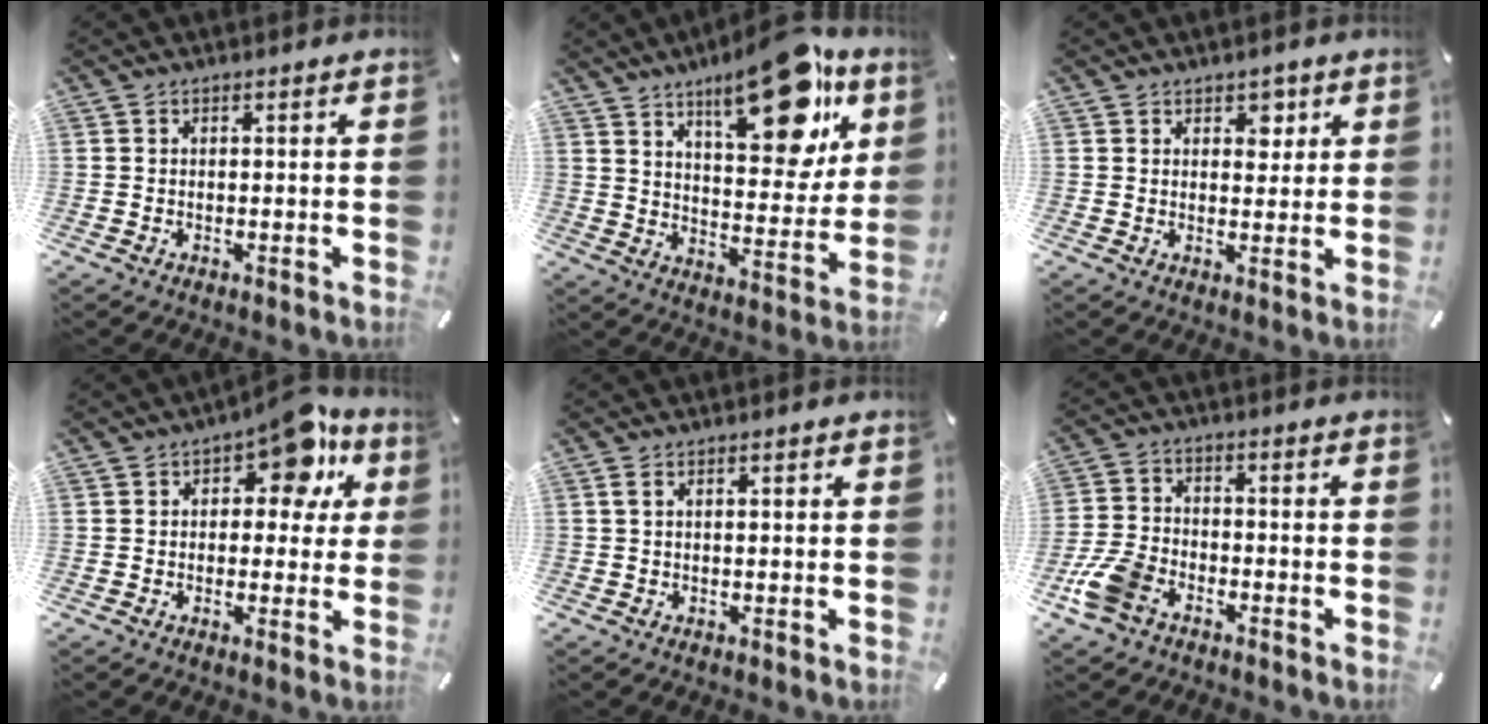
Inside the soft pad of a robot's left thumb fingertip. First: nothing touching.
{"total": 22.5, "force": [13.6, 9.4, 15.2], "torque": [-0.198, -0.084, 0.214]}
{"total": 3.8, "force": [2.0, 2.7, 1.8], "torque": [-0.001, -0.010, 0.026]}
{"total": 11.3, "force": [6.1, 6.2, 7.1], "torque": [-0.076, -0.037, 0.099]}
{"total": 1.3, "force": [0.4, 0.5, 1.1], "torque": [-0.021, 0.003, 0.006]}
{"total": 8.7, "force": [-5.0, 5.2, 4.8], "torque": [-0.113, 0.018, -0.096]}